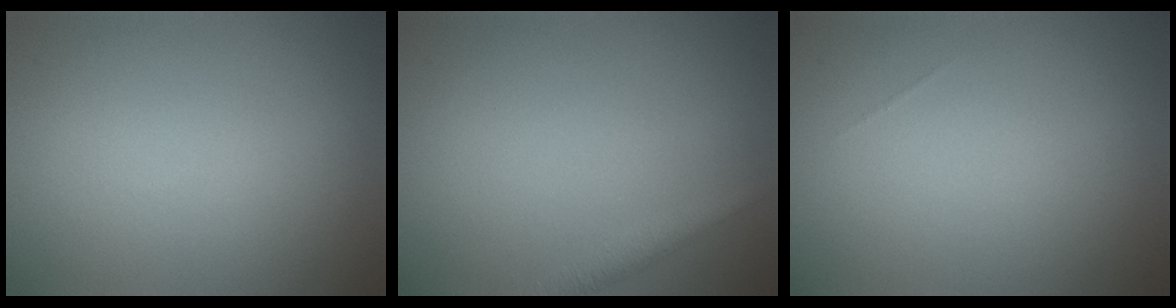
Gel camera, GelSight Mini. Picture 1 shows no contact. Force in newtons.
{"total": 2.4, "press": 2.4, "slide": 0.1}
{"total": 0.0}